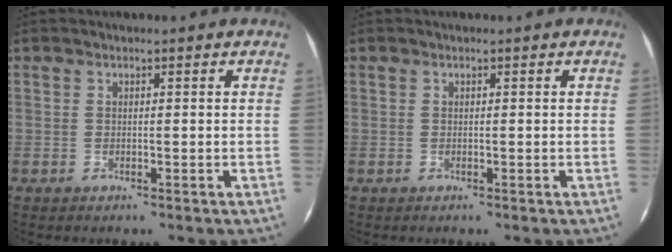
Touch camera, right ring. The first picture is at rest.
{"total": 0.0}